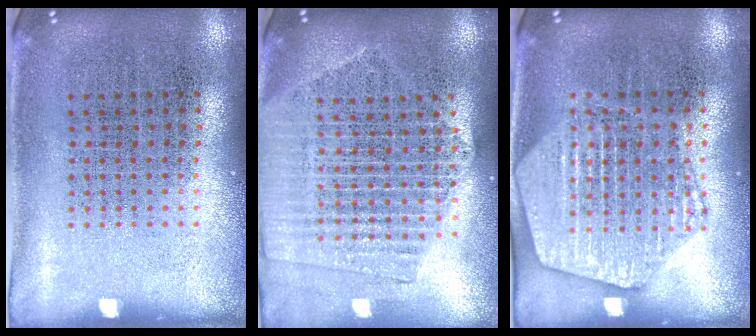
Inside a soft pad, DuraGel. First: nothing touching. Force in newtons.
{"total": 2.1, "press": 1.9, "slide": 0.9}
{"total": 1.9, "press": 1.9, "slide": 0.2}